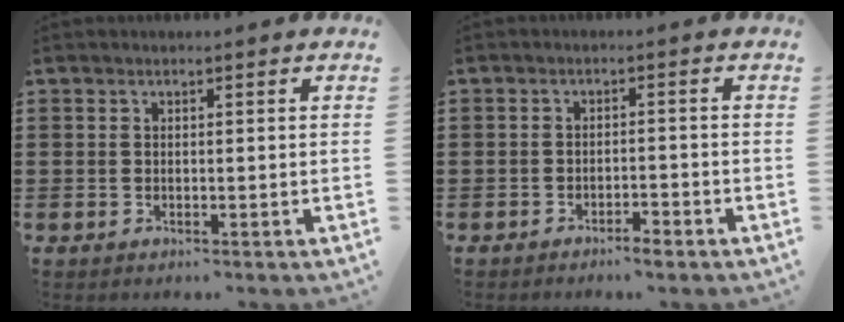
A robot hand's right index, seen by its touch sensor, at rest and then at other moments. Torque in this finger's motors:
{"motor_torque": [-0.16, 0.07, -0.70, -0.21]}